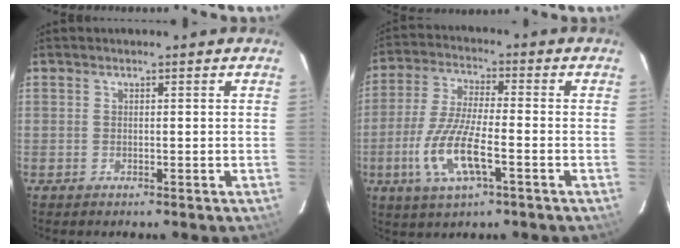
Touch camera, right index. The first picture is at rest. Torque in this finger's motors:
{"motor_torque": [0.44, -0.18, 0.41, 0.19]}